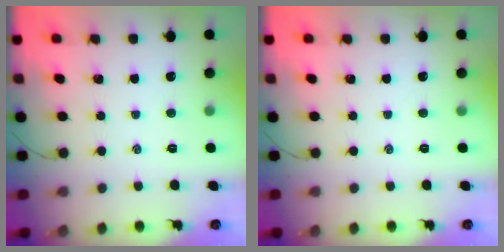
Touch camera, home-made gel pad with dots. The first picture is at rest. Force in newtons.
{"total": 0.0}